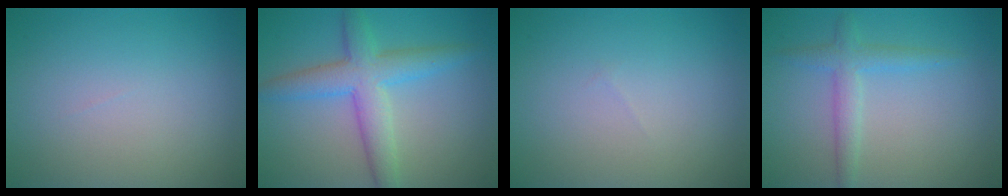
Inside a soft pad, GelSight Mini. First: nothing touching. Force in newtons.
{"total": 5.3, "press": 5.3, "slide": 0.1}
{"total": 0.0}
{"total": 2.5, "press": 2.5, "slide": 0.1}